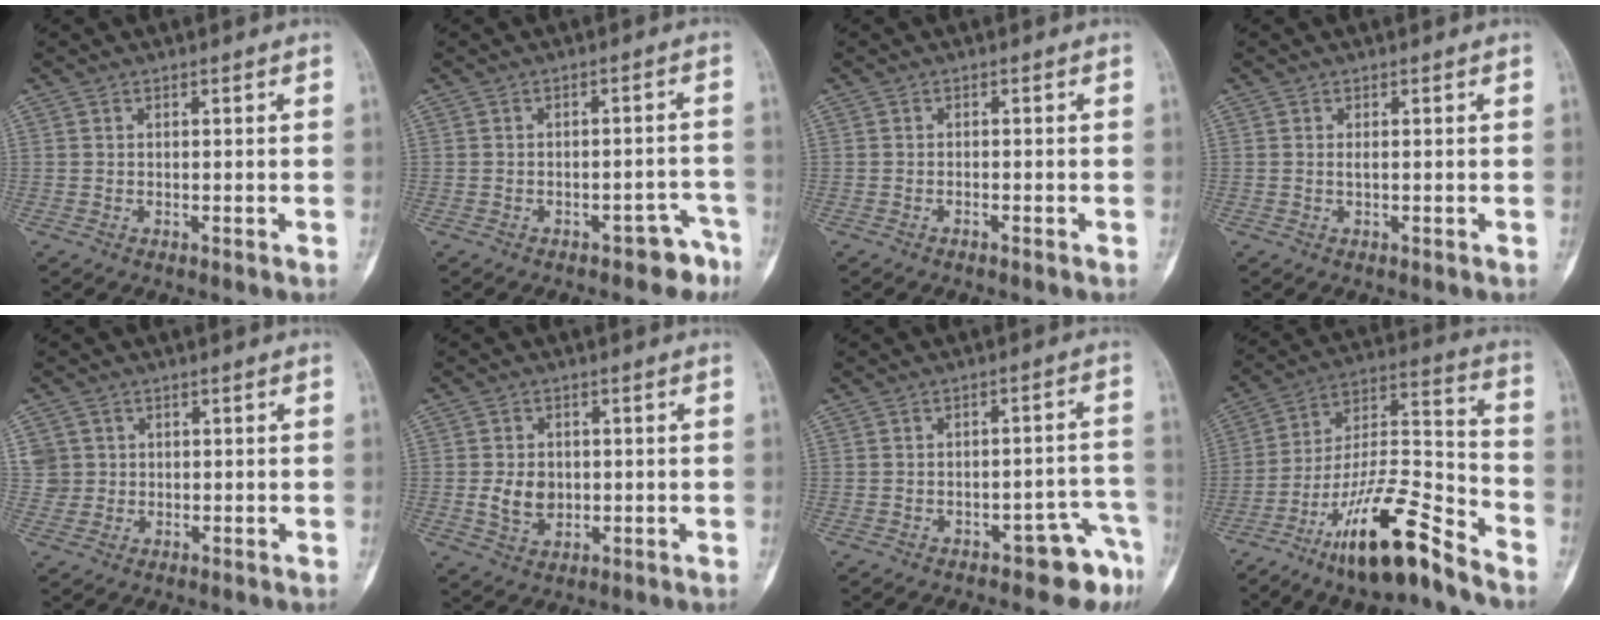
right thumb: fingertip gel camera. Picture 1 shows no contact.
{"total": 4.9, "force": [-3.5, 2.7, 2.2], "torque": [-0.008, 0.043, -0.040]}
{"total": 0.6, "force": [-0.5, 0.1, 0.3], "torque": [-0.013, 0.006, -0.008]}
{"total": 0.5, "force": [0.0, 0.1, 0.5], "torque": [-0.017, -0.002, 0.000]}
{"total": 3.6, "force": [0.9, 3.4, 0.3], "torque": [0.016, 0.000, 0.019]}
{"total": 5.6, "force": [-0.3, 4.3, 3.6], "torque": [-0.050, -0.002, 0.002]}
{"total": 6.6, "force": [-4.6, 3.0, 3.7], "torque": [-0.015, 0.056, -0.055]}
{"total": 19.1, "force": [-13.2, 4.4, 13.1], "torque": [-0.228, 0.092, -0.234]}